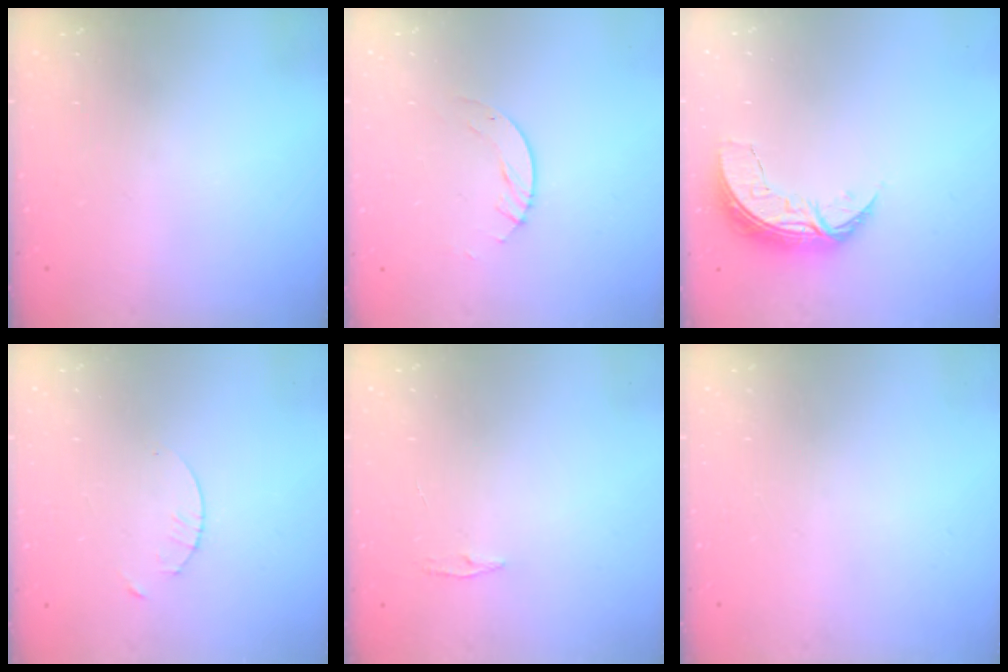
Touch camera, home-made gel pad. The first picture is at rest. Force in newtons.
{"total": 4.5, "press": 4.5, "slide": 0.4}
{"total": 7.3, "press": 7.3, "slide": 0.7}
{"total": 1.7, "press": 1.6, "slide": 0.2}
{"total": 3.8, "press": 3.7, "slide": 0.5}
{"total": 0.0}